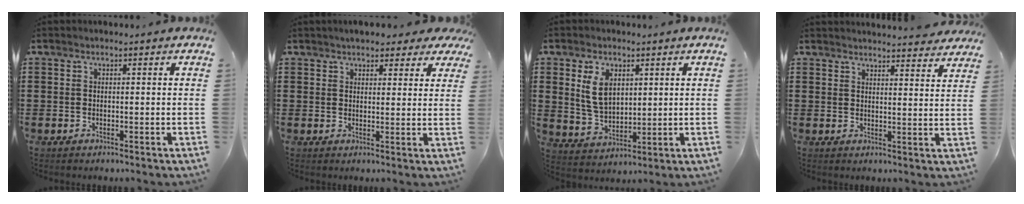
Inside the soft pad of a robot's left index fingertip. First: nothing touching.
{"total": 3.6, "force": [3.2, 1.1, 1.1], "torque": [-0.025, -0.005, 0.058]}
{"total": 6.8, "force": [2.7, 4.2, 4.6], "torque": [-0.103, 0.005, 0.046]}
{"total": 3.6, "force": [3.6, -0.3, 0.3], "torque": [-0.010, -0.020, 0.066]}